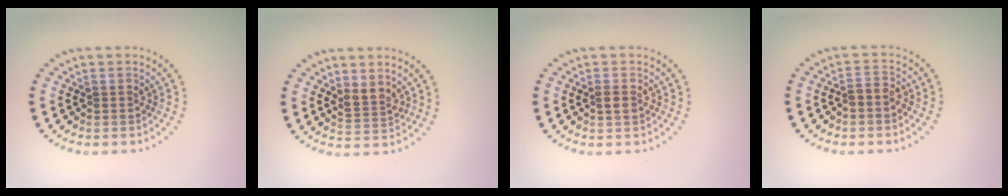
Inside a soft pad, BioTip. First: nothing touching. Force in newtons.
{"total": 2.0, "press": 1.7, "slide": 1.2}
{"total": 1.2, "press": 1.2, "slide": 0.3}
{"total": 1.5, "press": 1.3, "slide": 0.8}